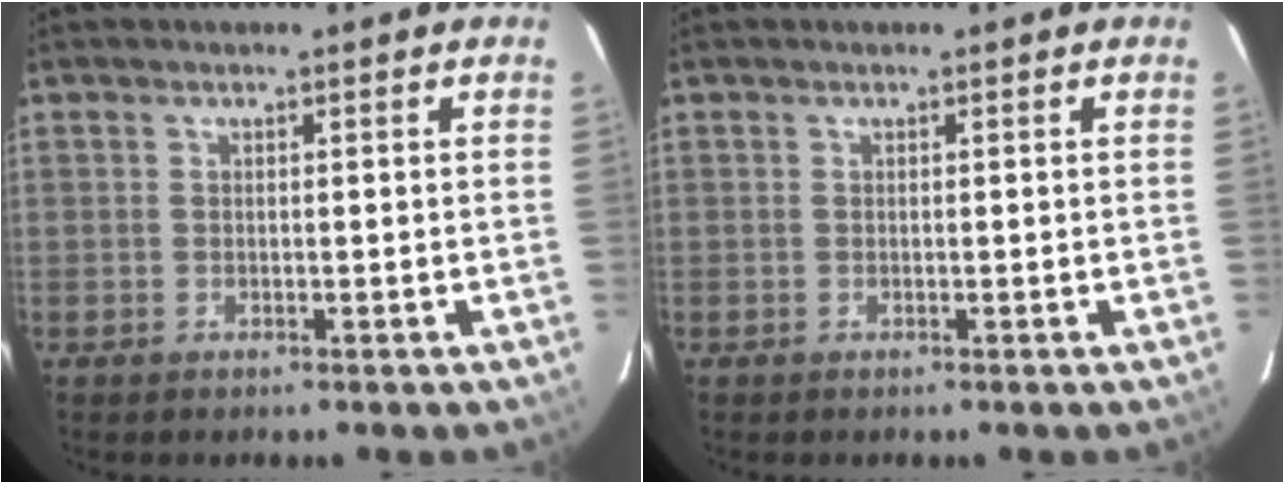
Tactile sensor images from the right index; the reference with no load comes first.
{"total": 0.0}